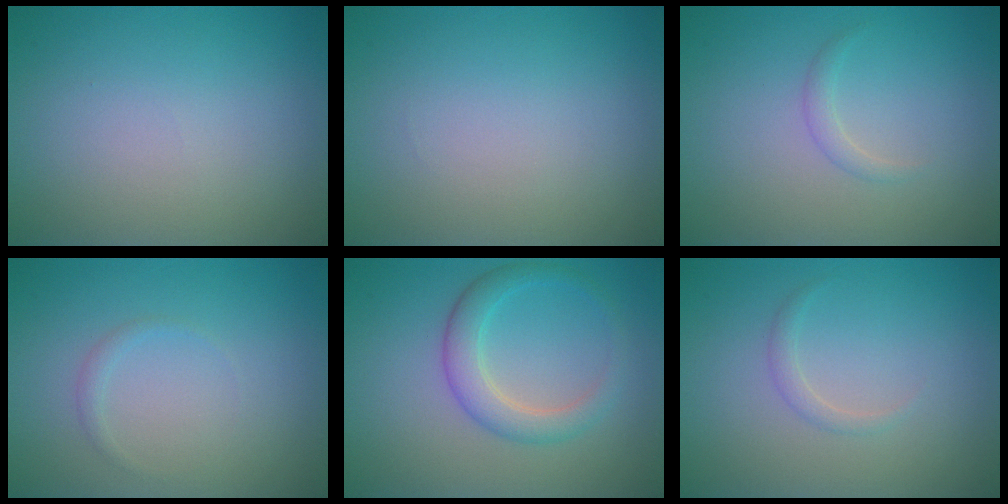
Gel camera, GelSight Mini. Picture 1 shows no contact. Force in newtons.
{"total": 0.0}
{"total": 0.9, "press": 0.9, "slide": 0.1}
{"total": 0.7, "press": 0.7, "slide": 0.0}
{"total": 3.2, "press": 3.2, "slide": 0.1}
{"total": 0.9, "press": 0.9, "slide": 0.0}